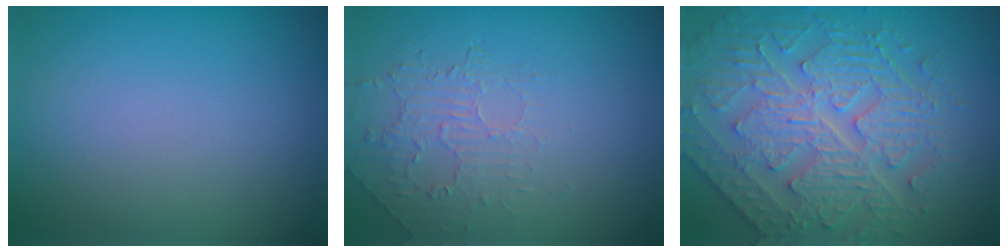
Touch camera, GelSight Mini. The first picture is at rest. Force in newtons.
{"total": 2.0, "press": 0.8, "slide": 1.8}
{"total": 5.0, "press": 4.9, "slide": 0.8}